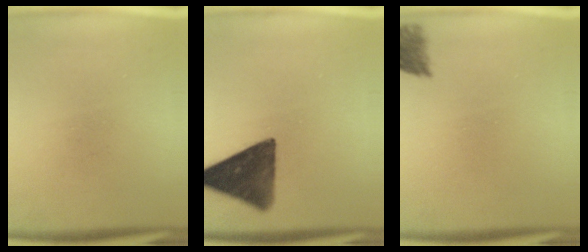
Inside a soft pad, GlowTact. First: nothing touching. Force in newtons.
{"total": 12.6}
{"total": 4.0}